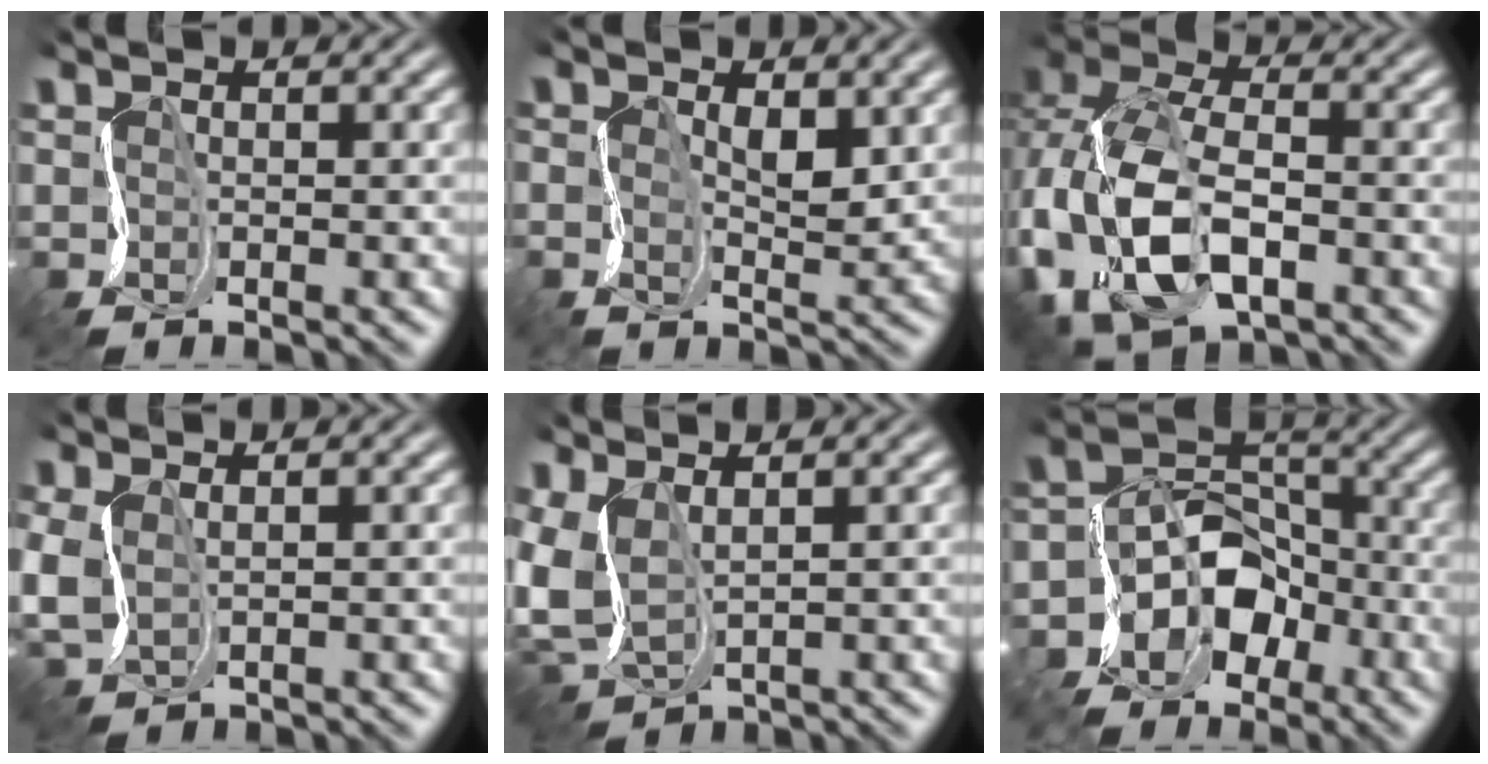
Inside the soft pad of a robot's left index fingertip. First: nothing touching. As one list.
[{"total": 1.9, "force": [0.0, 1.1, 1.6], "torque": [-0.040, -0.002, -0.002]}, {"total": 10.2, "force": [-3.5, 6.5, 7.0], "torque": [-0.181, -0.016, -0.069]}, {"total": 2.9, "force": [-0.6, 2.0, 2.0], "torque": [-0.075, -0.004, -0.006]}, {"total": 5.4, "force": [0.6, 3.3, 4.3], "torque": [-0.125, 0.003, 0.022]}, {"total": 6.1, "force": [-3.3, 4.7, 2.1], "torque": [-0.031, 0.003, -0.068]}]